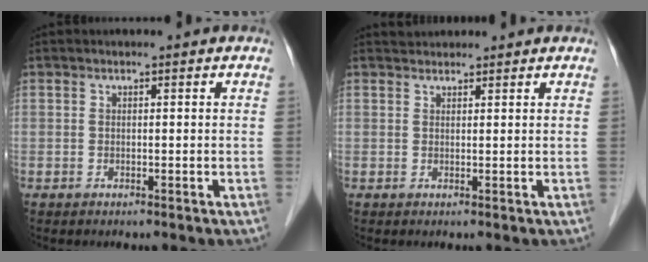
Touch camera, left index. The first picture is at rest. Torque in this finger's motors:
{"motor_torque": [0.06, -0.01, -0.01, -0.01]}